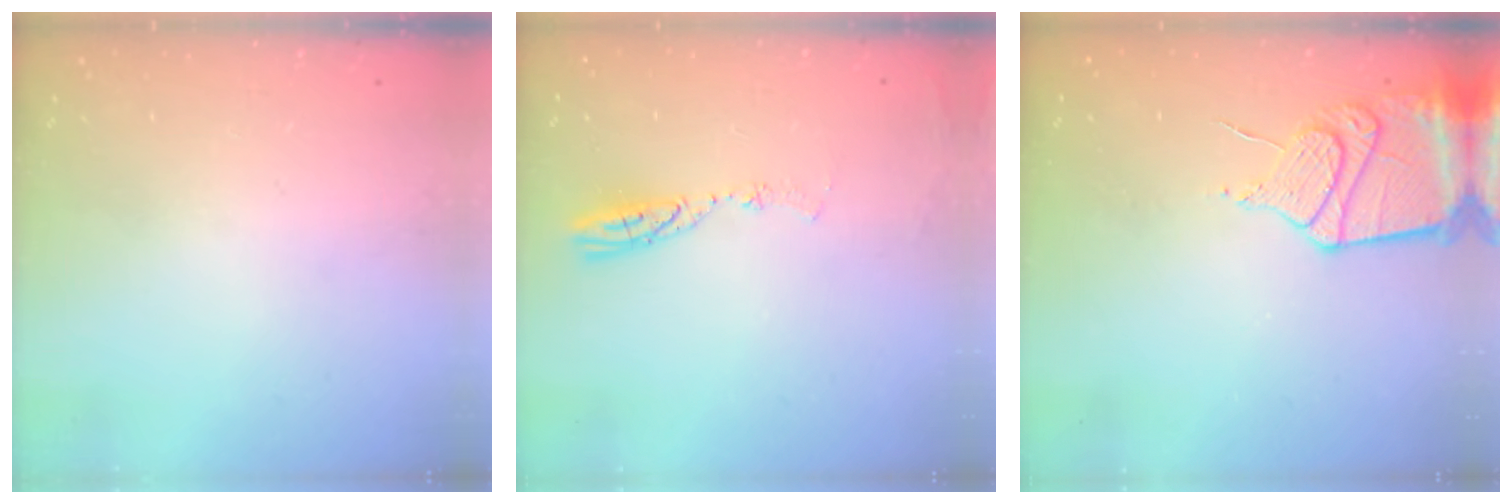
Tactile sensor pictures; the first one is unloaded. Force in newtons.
{"total": 5.9, "press": 5.8, "slide": 0.7}
{"total": 13.2, "press": 13.1, "slide": 1.7}